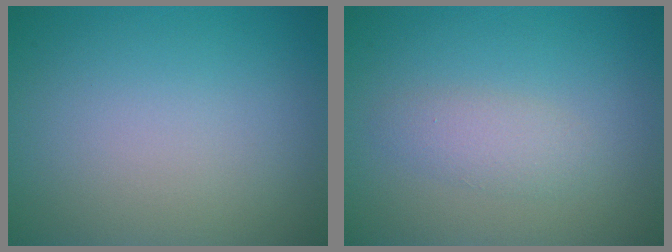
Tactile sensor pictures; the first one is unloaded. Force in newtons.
{"total": 1.9, "press": 1.9, "slide": 0.0}